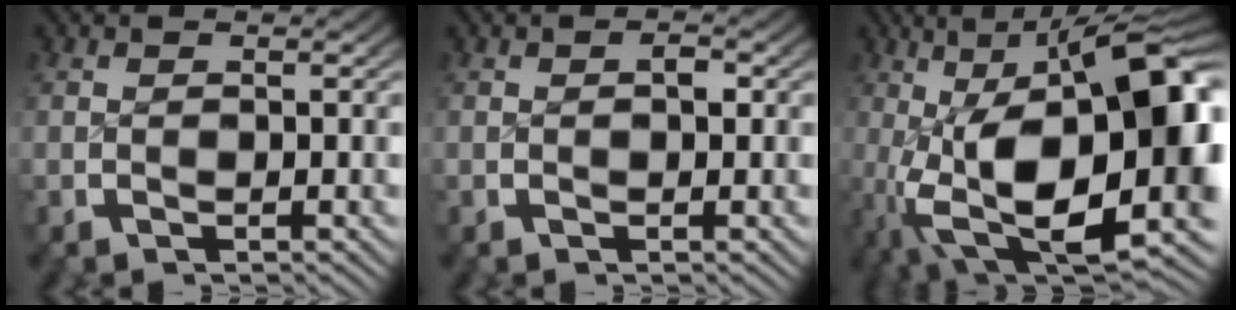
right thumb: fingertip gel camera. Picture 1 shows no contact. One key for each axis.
{"total": 0.9, "fx": -0.1, "fy": 0.5, "fz": 0.7, "tx": -0.014, "ty": 0.000, "tz": -0.001}
{"total": 25.0, "fx": -1.4, "fy": 13.8, "fz": 20.8, "tx": -0.346, "ty": -0.063, "tz": 0.018}